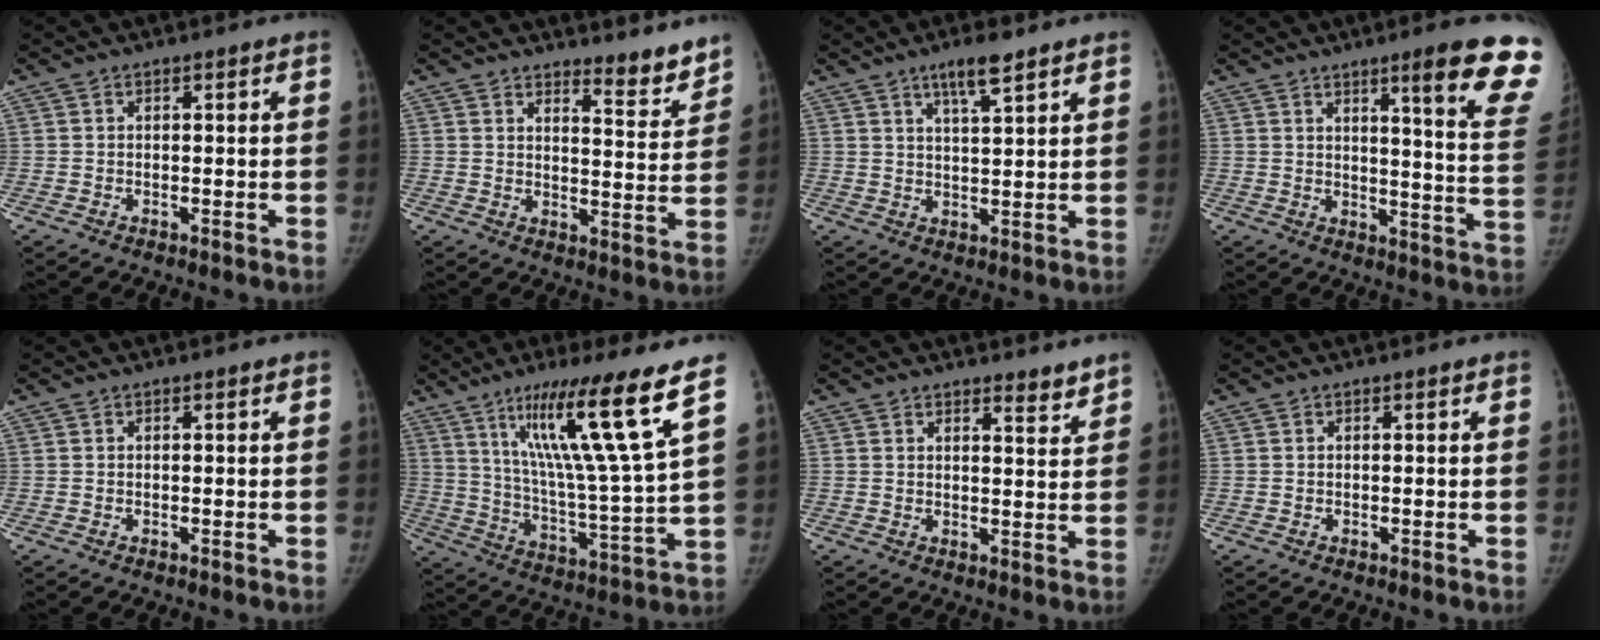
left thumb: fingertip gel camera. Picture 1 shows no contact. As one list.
[{"total": 6.4, "force": [5.9, 1.3, 2.1], "torque": [-0.005, -0.060, 0.082]}, {"total": 5.6, "force": [3.8, 0.9, 4.0], "torque": [-0.065, -0.023, 0.067]}, {"total": 16.7, "force": [10.8, 1.3, 12.7], "torque": [-0.132, -0.066, 0.133]}, {"total": 0.0}, {"total": 20.4, "force": [11.2, 0.2, 17.0], "torque": [-0.262, -0.062, 0.187]}, {"total": 3.1, "force": [2.9, 0.8, 0.9], "torque": [0.002, -0.027, 0.037]}, {"total": 0.0}]